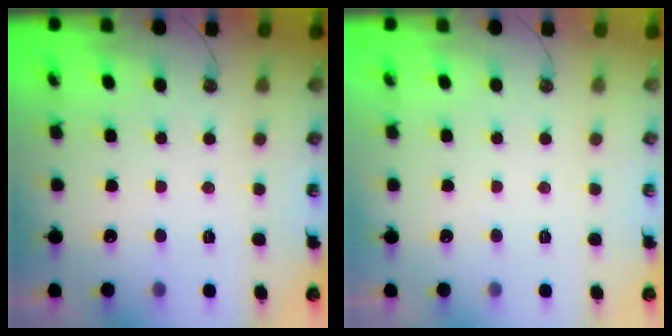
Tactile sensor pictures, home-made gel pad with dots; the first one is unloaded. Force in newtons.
{"total": 0.0}